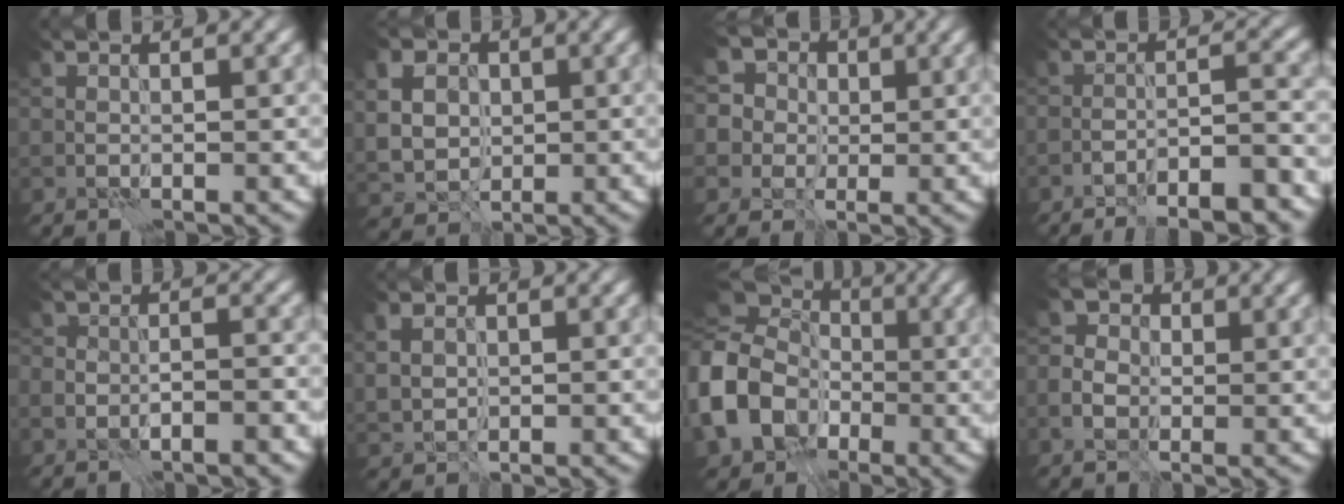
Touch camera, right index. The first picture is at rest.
{"total": 6.3, "force": [1.7, 5.1, 3.3], "torque": [-0.073, 0.021, 0.020]}
{"total": 9.5, "force": [3.3, 7.9, 4.0], "torque": [-0.074, 0.028, 0.016]}
{"total": 8.0, "force": [-6.5, 1.8, 4.4], "torque": [-0.054, 0.016, -0.083]}
{"total": 2.6, "force": [-1.6, 1.4, 1.5], "torque": [-0.016, 0.008, -0.030]}
{"total": 2.5, "force": [0.5, 1.9, 1.5], "torque": [-0.031, 0.002, 0.010]}
{"total": 12.5, "force": [-2.3, 10.3, 6.6], "torque": [-0.160, -0.025, -0.059]}
{"total": 3.2, "force": [-0.8, 2.5, 1.8], "torque": [-0.036, 0.002, -0.019]}